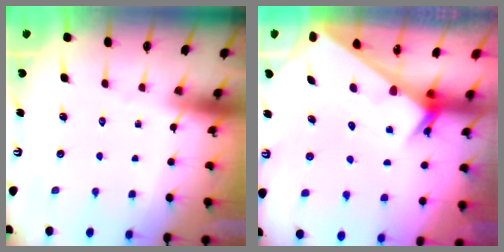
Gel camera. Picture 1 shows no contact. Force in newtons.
{"total": 2.0, "press": 2.0, "slide": 0.0}